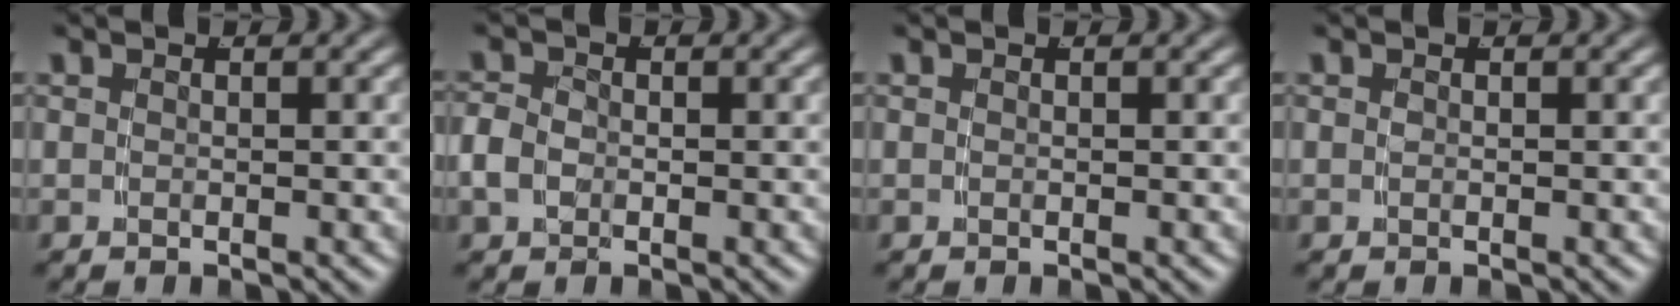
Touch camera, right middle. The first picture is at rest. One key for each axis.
{"total": 1.9, "fx": -0.6, "fy": 1.4, "fz": 1.1, "tx": -0.034, "ty": -0.006, "tz": -0.006}
{"total": 0.0}
{"total": 0.0}